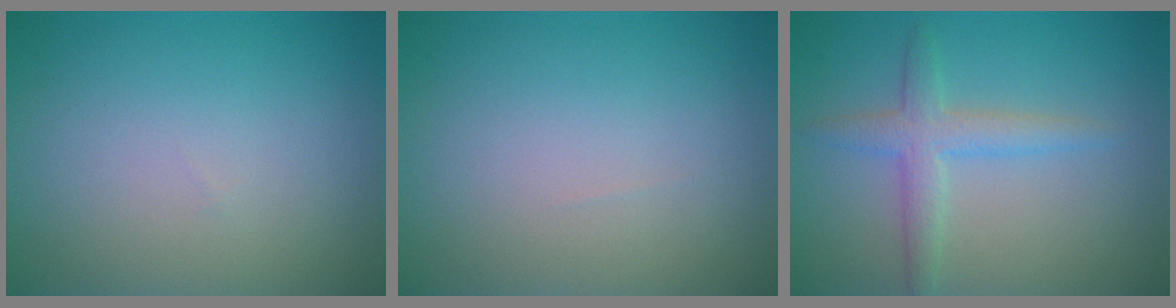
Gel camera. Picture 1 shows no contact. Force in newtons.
{"total": 0.0}
{"total": 2.9, "press": 2.9, "slide": 0.1}